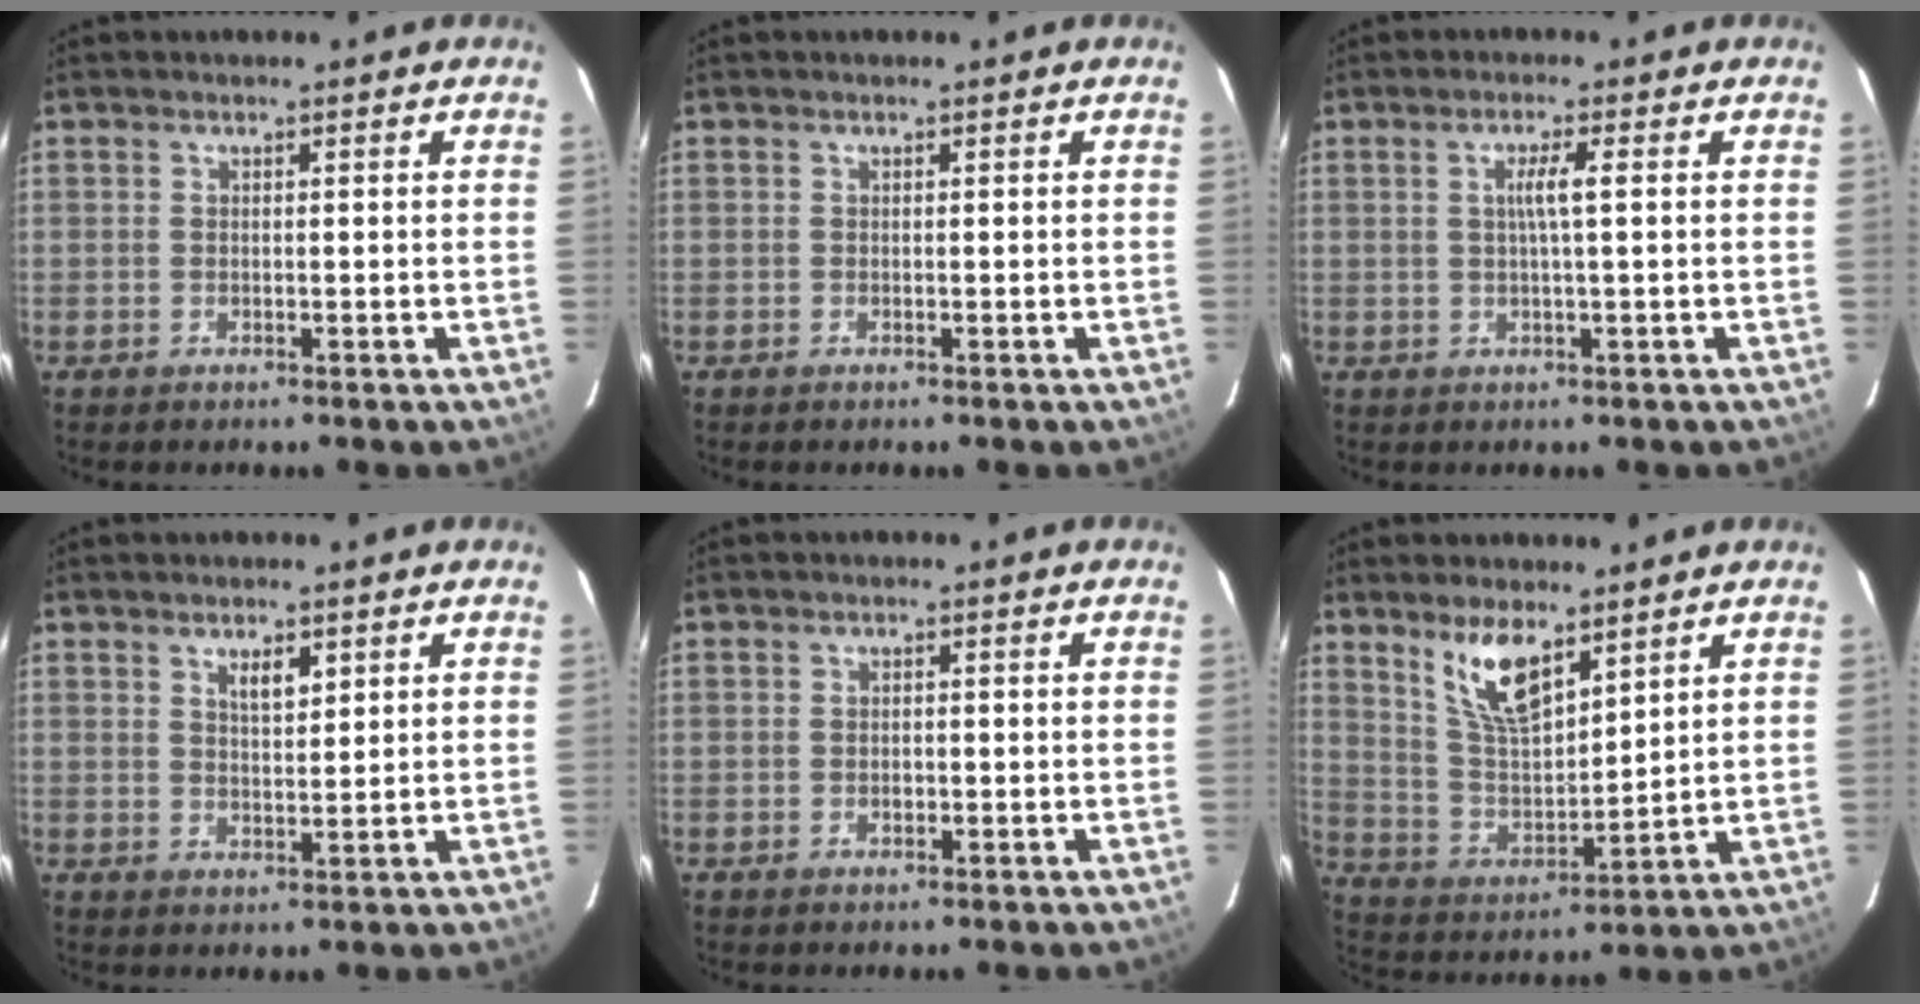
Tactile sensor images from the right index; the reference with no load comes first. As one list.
[{"total": 0.0}, {"total": 3.0, "force": [0.4, -0.3, 2.9], "torque": [-0.055, 0.001, 0.006]}, {"total": 3.3, "force": [1.8, 1.3, 2.5], "torque": [-0.039, 0.002, 0.032]}, {"total": 1.3, "force": [-0.4, 1.1, 0.7], "torque": [-0.010, 0.001, -0.006]}, {"total": 10.7, "force": [6.9, 3.8, 7.3], "torque": [-0.136, 0.000, 0.145]}]